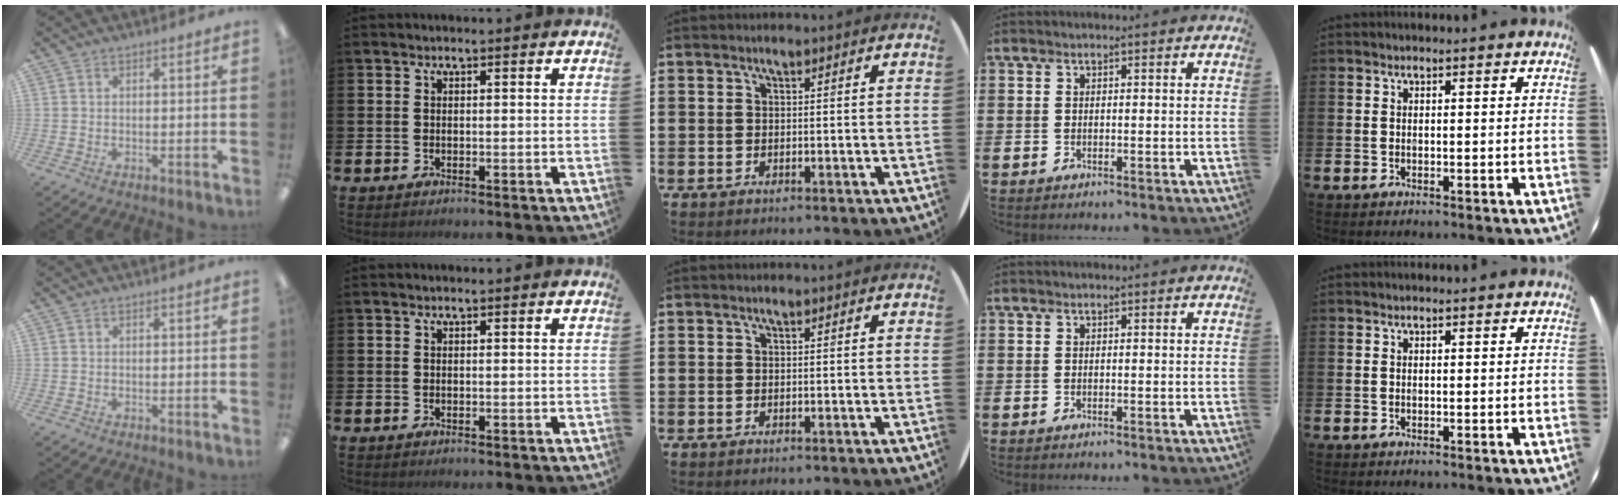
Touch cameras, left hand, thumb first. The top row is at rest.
{}